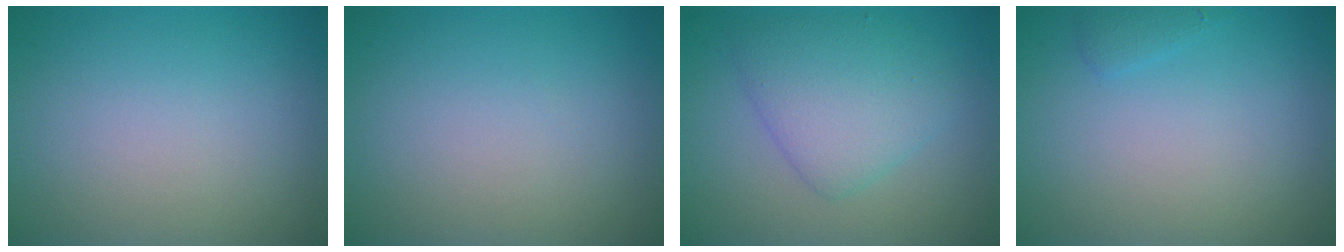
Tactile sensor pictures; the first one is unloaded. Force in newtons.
{"total": 0.0}
{"total": 4.5, "press": 4.5, "slide": 0.2}
{"total": 0.8, "press": 0.8, "slide": 0.1}